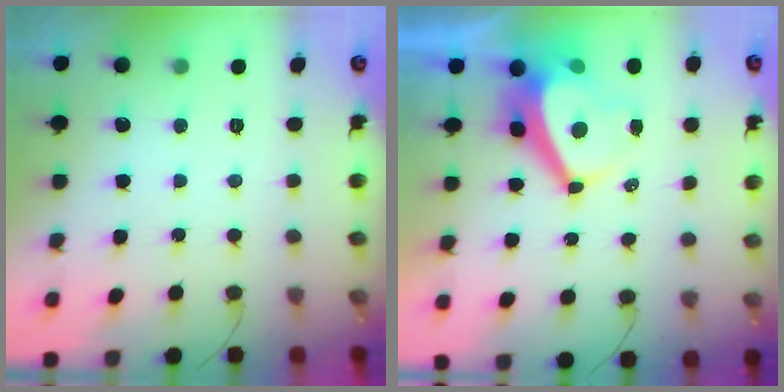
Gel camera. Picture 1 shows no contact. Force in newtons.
{"total": 6.8, "press": 6.8, "slide": 0.8}